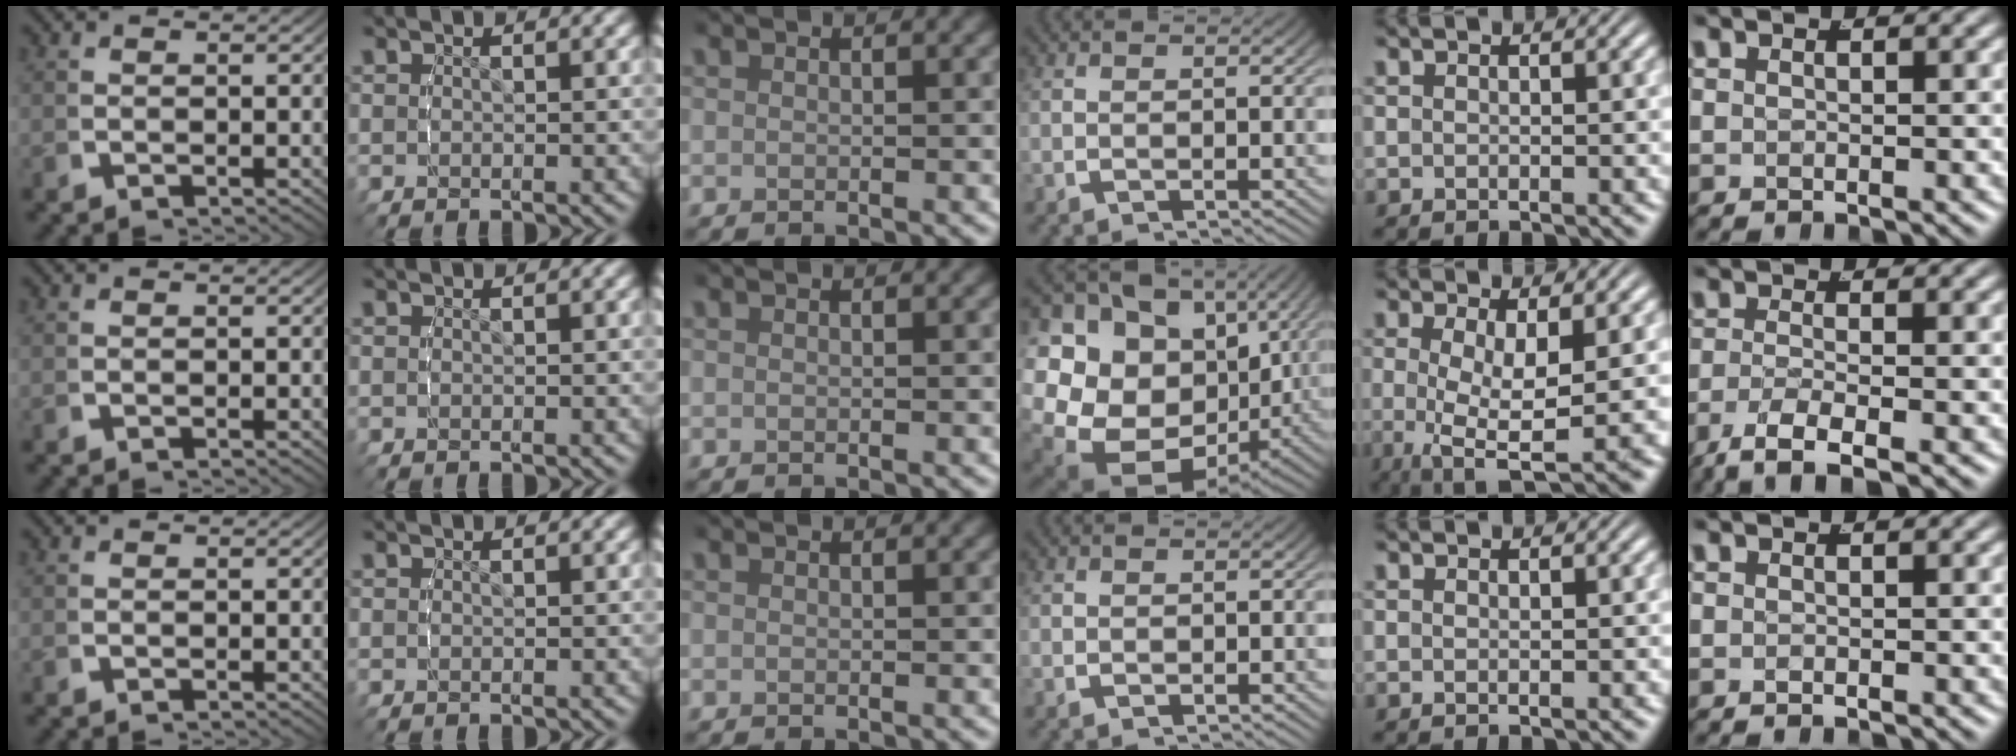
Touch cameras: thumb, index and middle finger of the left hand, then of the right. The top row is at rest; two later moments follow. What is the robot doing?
{"motion": "lift_and_place", "object": "air blower"}